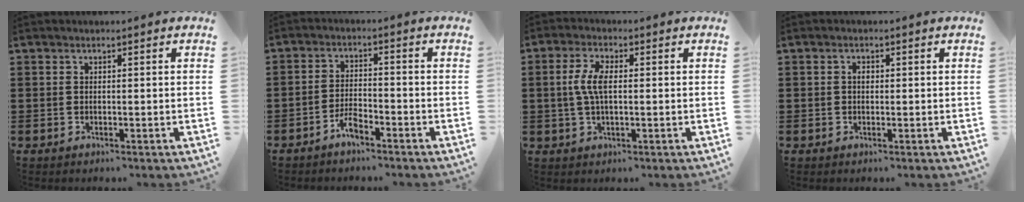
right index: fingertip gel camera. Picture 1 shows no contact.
{"total": 3.4, "force": [-2.6, 1.0, 2.0], "torque": [-0.043, 0.006, -0.052]}
{"total": 5.4, "force": [0.2, 2.1, 4.9], "torque": [-0.110, 0.002, -0.003]}
{"total": 1.1, "force": [0.1, 0.6, 0.9], "torque": [-0.018, 0.003, 0.002]}